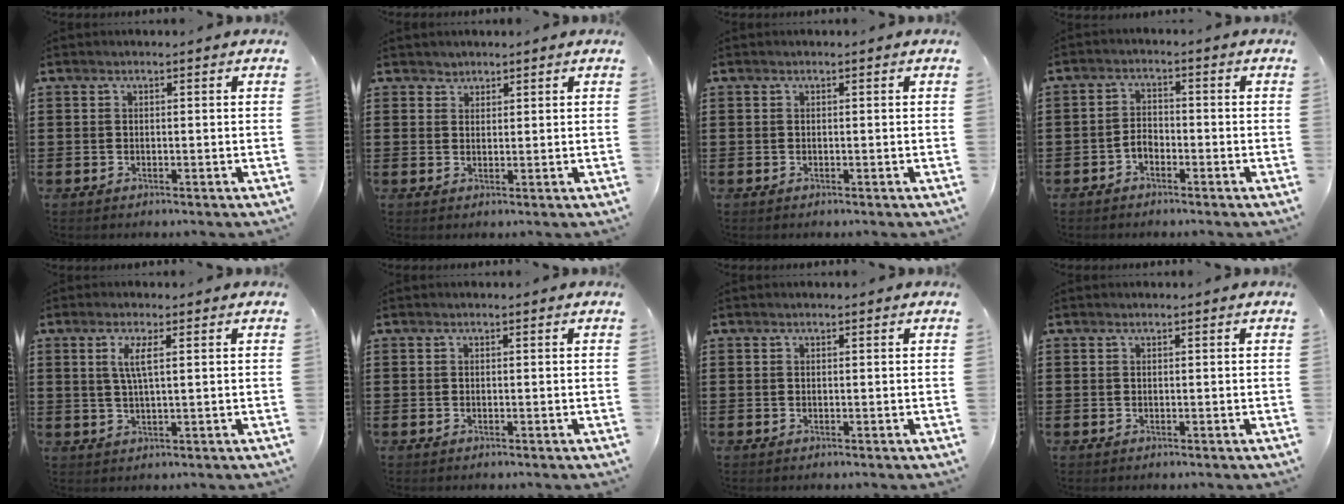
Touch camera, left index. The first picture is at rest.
{"total": 1.6, "force": [1.3, 0.8, -0.1], "torque": [-0.002, 0.004, 0.026]}
{"total": 0.0}
{"total": 2.3, "force": [-1.5, 1.2, 1.2], "torque": [-0.033, 0.005, -0.035]}
{"total": 3.5, "force": [1.1, 0.5, 3.2], "torque": [-0.069, 0.002, 0.017]}
{"total": 0.0}
{"total": 0.0}
{"total": 0.0}